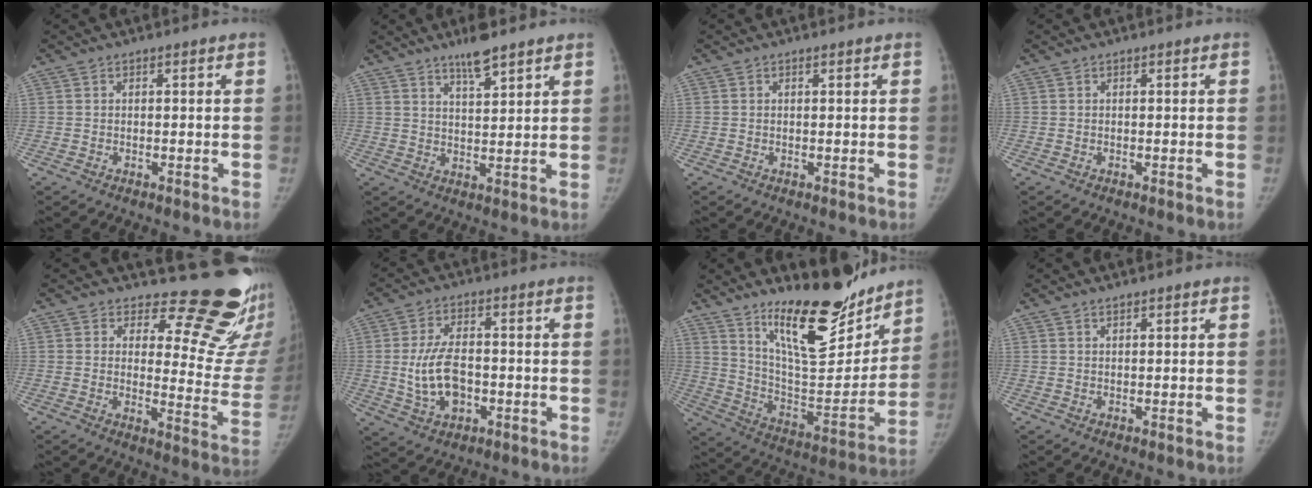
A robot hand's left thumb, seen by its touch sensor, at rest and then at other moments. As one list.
[{"total": 5.5, "force": [4.3, 1.2, 3.3], "torque": [-0.041, -0.028, 0.071]}, {"total": 0.0}, {"total": 0.0}, {"total": 17.3, "force": [14.8, 6.3, 6.5], "torque": [-0.017, -0.152, 0.162]}, {"total": 9.5, "force": [-1.4, 5.7, 7.5], "torque": [-0.133, 0.009, -0.020]}, {"total": 22.3, "force": [16.6, 6.9, 13.2], "torque": [-0.151, -0.118, 0.272]}, {"total": 0.7, "force": [0.7, 0.1, 0.4], "torque": [0.001, -0.002, 0.011]}]